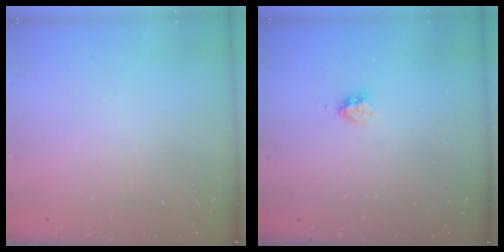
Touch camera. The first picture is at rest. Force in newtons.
{"total": 2.9, "press": 2.9, "slide": 0.5}